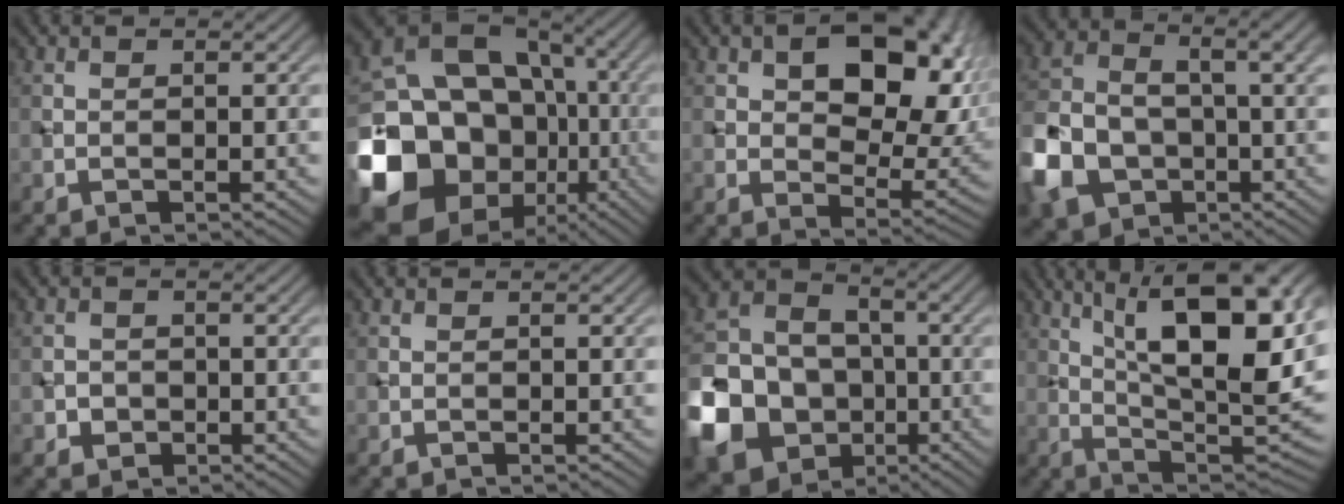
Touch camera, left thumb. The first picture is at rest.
{"total": 20.2, "force": [-4.1, 16.2, 11.3], "torque": [-0.255, -0.025, -0.065]}
{"total": 14.0, "force": [4.4, 7.9, 10.7], "torque": [-0.146, -0.002, 0.074]}
{"total": 12.5, "force": [-3.0, 8.9, 8.4], "torque": [-0.209, -0.020, -0.051]}
{"total": 1.7, "force": [-0.6, 1.5, 0.5], "torque": [-0.004, -0.001, -0.015]}
{"total": 0.0}
{"total": 16.6, "force": [-5.9, 13.0, 8.5], "torque": [-0.246, -0.028, -0.118]}
{"total": 17.0, "force": [6.1, 6.0, 14.7], "torque": [-0.228, 0.016, 0.096]}